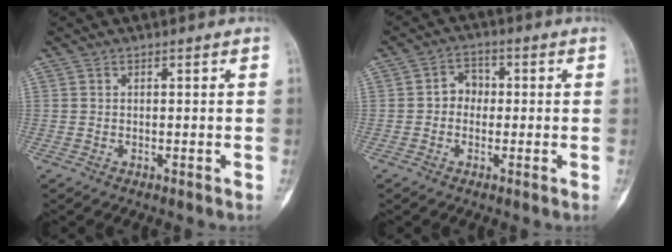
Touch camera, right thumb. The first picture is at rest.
{"total": 3.9, "force": [-0.3, 3.3, 2.1], "torque": [-0.010, 0.017, -0.015]}